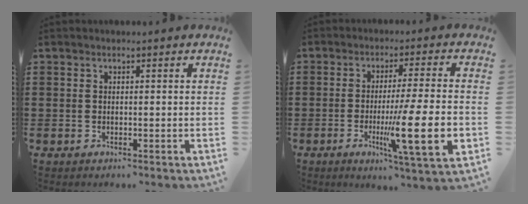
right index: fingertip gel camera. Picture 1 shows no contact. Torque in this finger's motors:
{"motor_torque": [2.14, 0.00, 0.69, 0.21]}